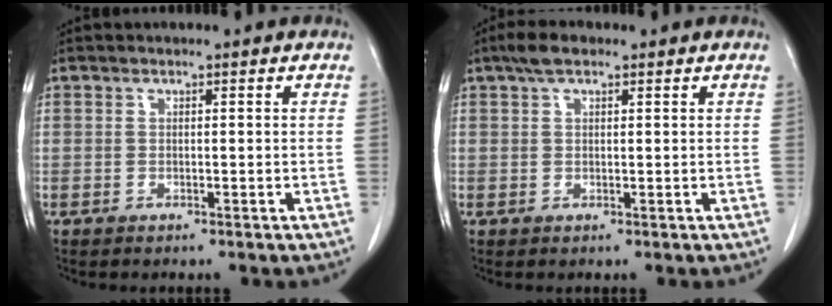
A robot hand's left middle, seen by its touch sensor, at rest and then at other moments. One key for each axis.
{"total": 3.0, "fx": 2.0, "fy": 1.2, "fz": 1.9, "tx": -0.040, "ty": 0.014, "tz": 0.036}